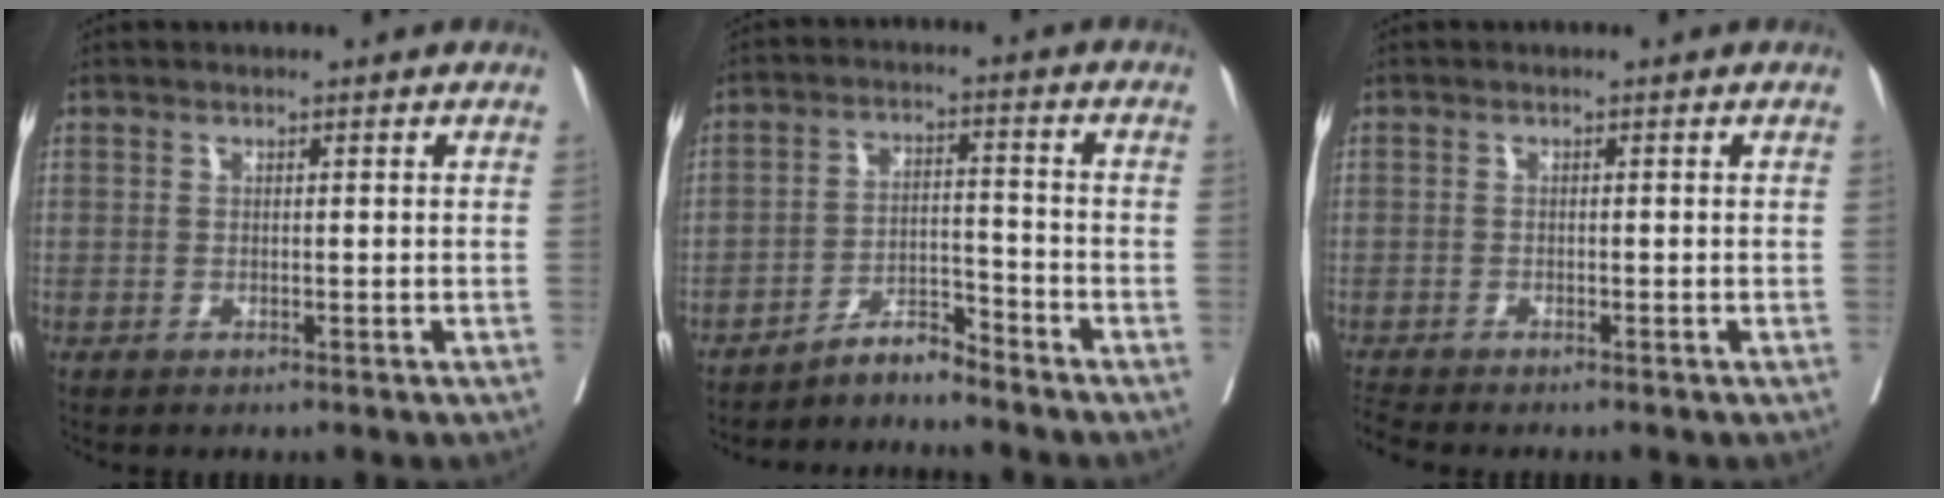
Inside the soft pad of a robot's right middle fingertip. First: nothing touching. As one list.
[{"total": 4.2, "force": [-4.1, 0.0, 0.6], "torque": [-0.005, -0.006, -0.075]}, {"total": 2.4, "force": [-2.3, -0.4, 0.2], "torque": [-0.008, -0.013, -0.045]}]